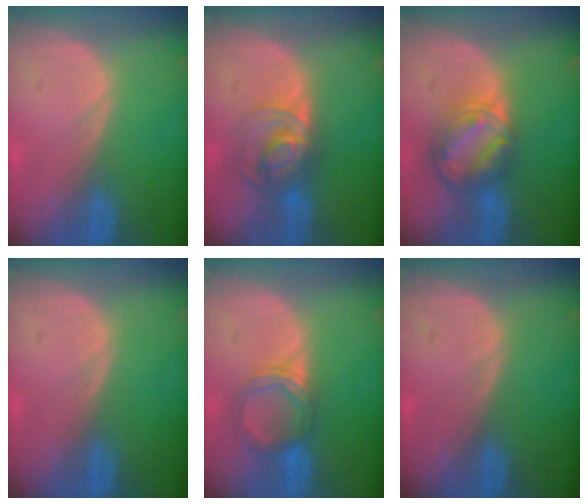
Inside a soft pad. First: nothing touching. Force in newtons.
{"total": 7.3, "press": 6.0, "slide": 4.1}
{"total": 8.1, "press": 7.0, "slide": 4.1}
{"total": 0.0}
{"total": 4.7, "press": 4.4, "slide": 1.7}
{"total": 0.0}